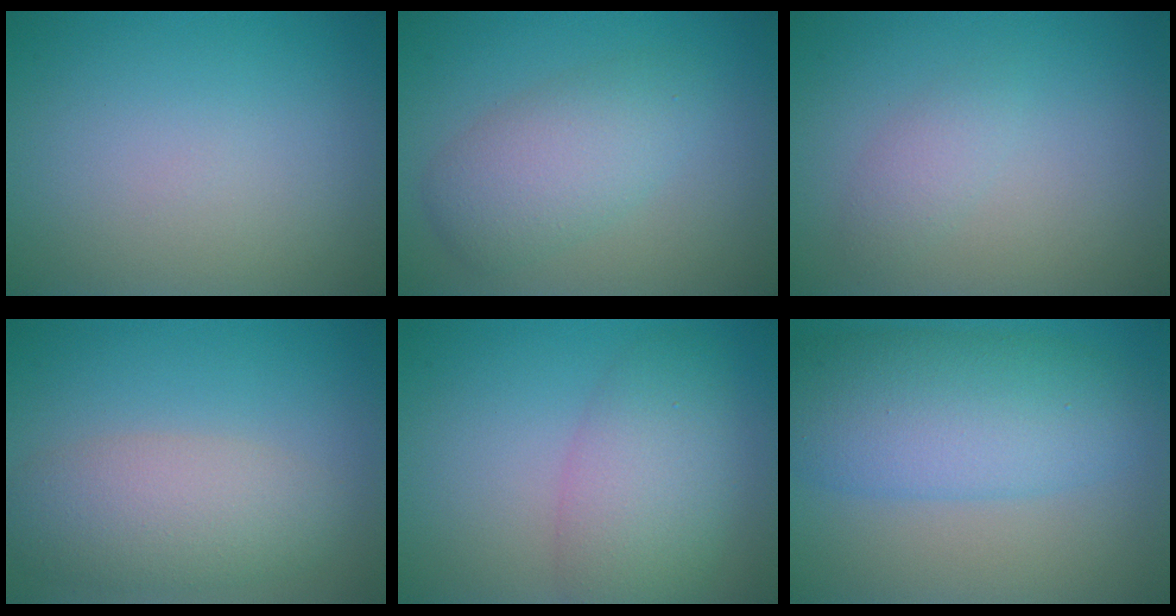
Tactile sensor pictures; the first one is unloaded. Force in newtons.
{"total": 4.5, "press": 4.5, "slide": 0.1}
{"total": 1.4, "press": 1.4, "slide": 0.1}
{"total": 5.0, "press": 5.0, "slide": 0.3}
{"total": 5.4, "press": 5.4, "slide": 0.3}
{"total": 7.7, "press": 7.7, "slide": 0.3}